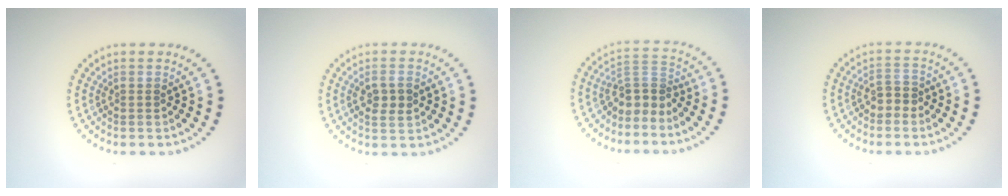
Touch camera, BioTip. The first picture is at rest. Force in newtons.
{"total": 2.4, "press": 2.4, "slide": 0.4}
{"total": 3.0, "press": 2.1, "slide": 2.1}
{"total": 1.8, "press": 1.7, "slide": 0.6}